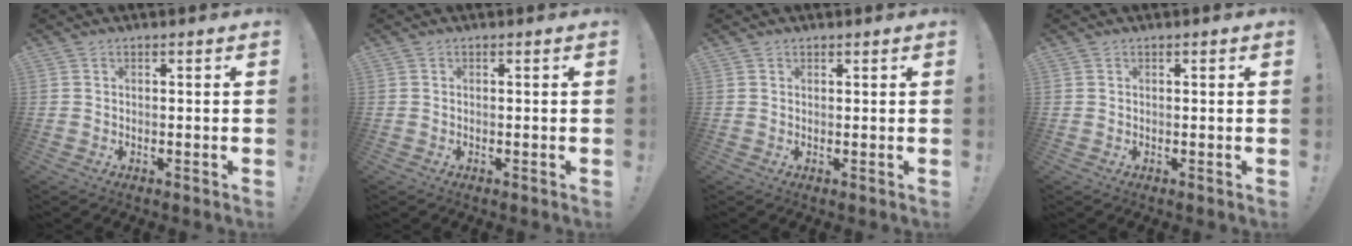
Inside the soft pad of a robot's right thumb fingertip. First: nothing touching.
{"total": 0.0}
{"total": 0.9, "force": [0.9, 0.3, 0.0], "torque": [0.008, -0.005, 0.016]}
{"total": 0.0}